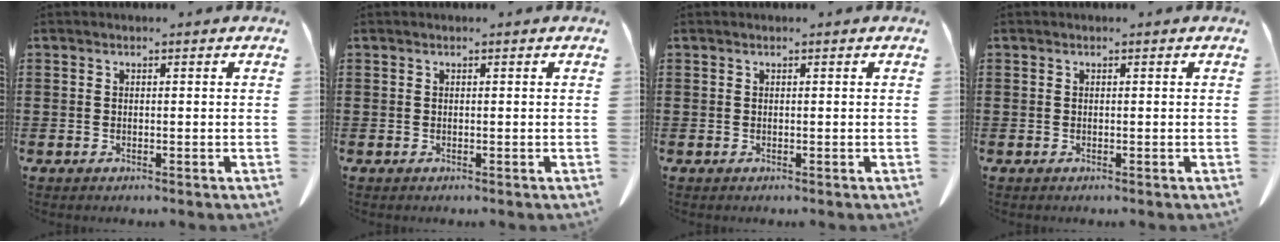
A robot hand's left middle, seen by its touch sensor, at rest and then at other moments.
{"total": 0.0}
{"total": 0.0}
{"total": 0.0}